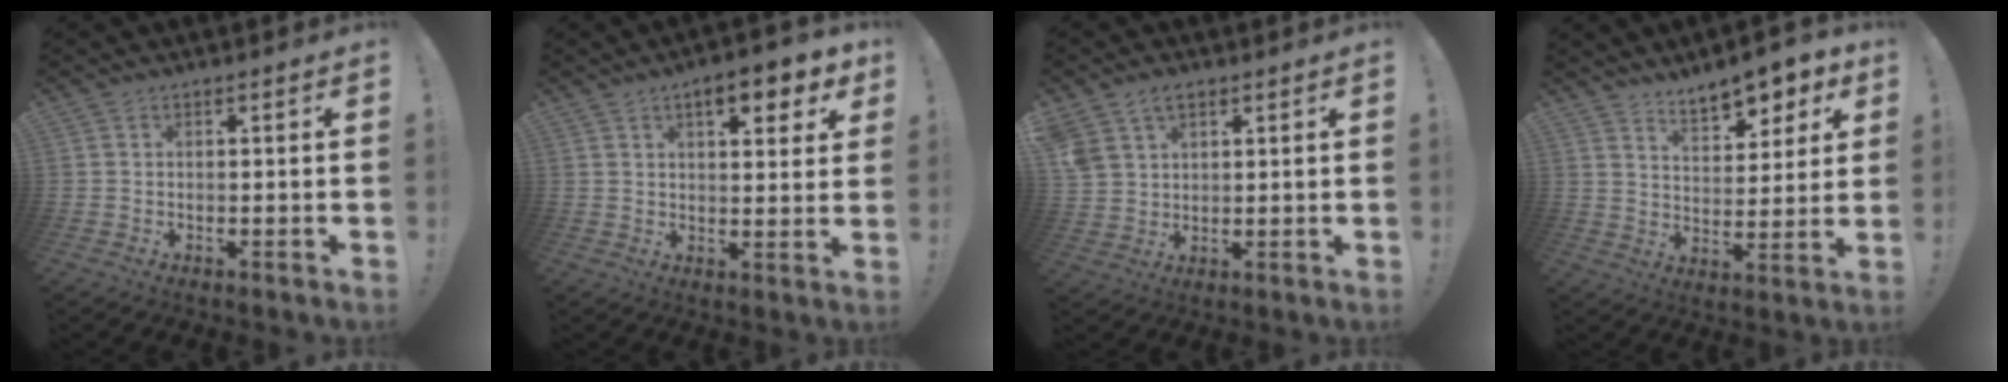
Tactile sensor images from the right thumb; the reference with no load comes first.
{"total": 8.5, "force": [4.7, 2.9, 6.5], "torque": [-0.078, -0.021, 0.075]}
{"total": 6.7, "force": [3.9, 4.6, 2.9], "torque": [-0.054, -0.010, 0.081]}
{"total": 10.2, "force": [7.8, 4.0, 5.1], "torque": [-0.063, -0.058, 0.138]}